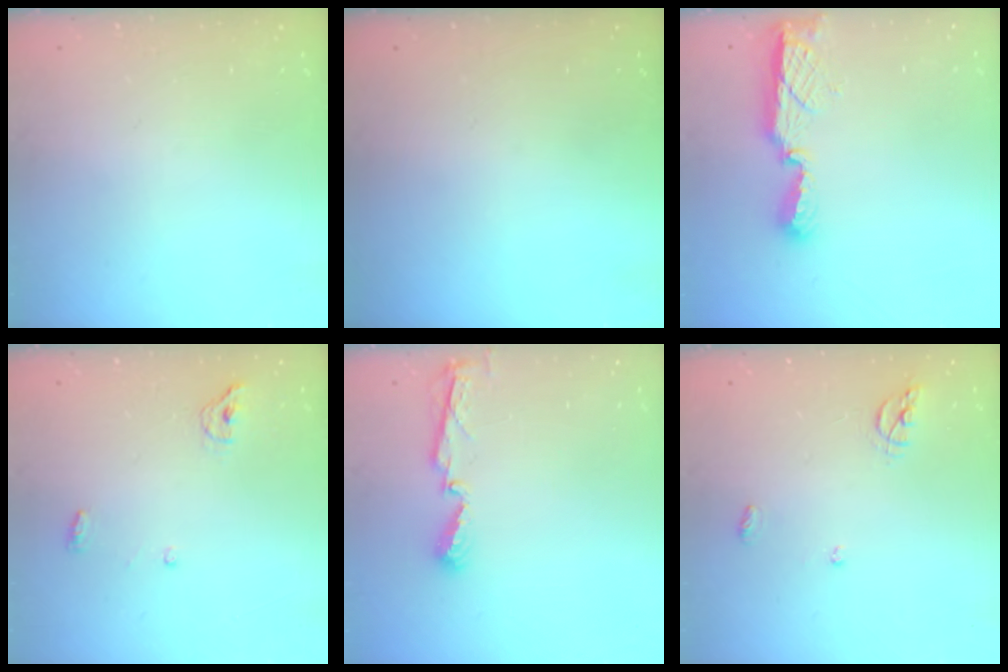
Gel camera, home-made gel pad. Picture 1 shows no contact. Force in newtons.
{"total": 0.0}
{"total": 7.6, "press": 7.6, "slide": 0.2}
{"total": 4.4, "press": 4.3, "slide": 1.1}
{"total": 5.1, "press": 5.1, "slide": 0.4}
{"total": 6.5, "press": 6.5, "slide": 0.6}